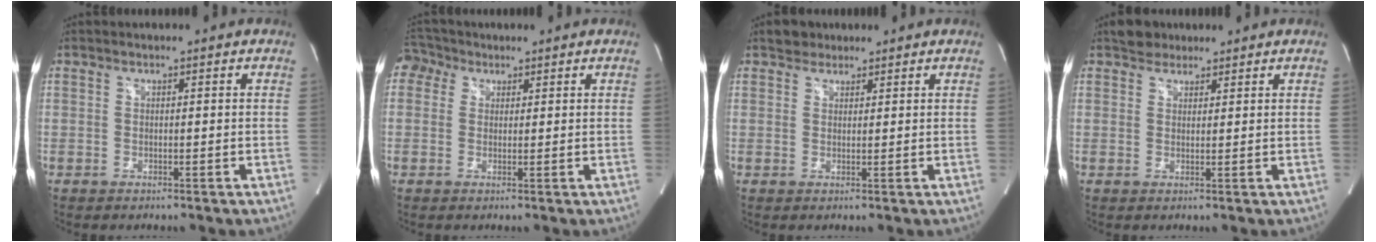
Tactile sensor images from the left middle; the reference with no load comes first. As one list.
[{"total": 4.0, "force": [2.0, 3.4, 0.8], "torque": [-0.023, 0.023, 0.039]}, {"total": 2.3, "force": [1.7, 1.5, 0.2], "torque": [-0.005, 0.011, 0.025]}, {"total": 2.9, "force": [2.3, 1.8, 0.4], "torque": [-0.010, 0.014, 0.036]}]